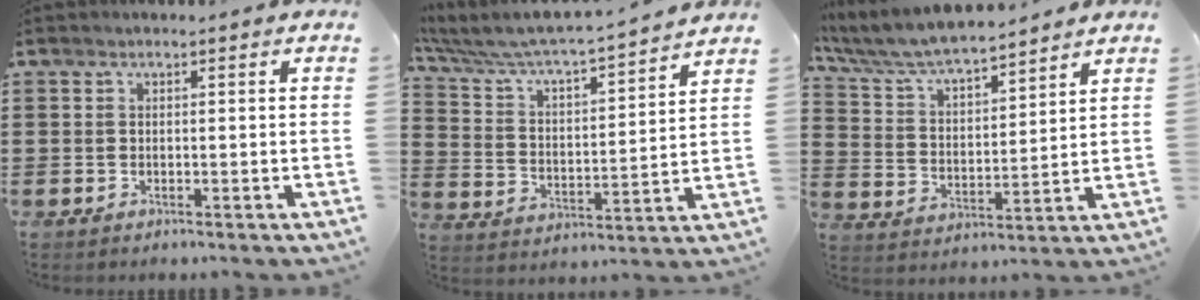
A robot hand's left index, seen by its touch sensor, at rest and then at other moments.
{"total": 4.7, "force": [4.5, 0.0, 1.3], "torque": [-0.052, -0.041, 0.065]}
{"total": 6.8, "force": [6.3, 0.9, 2.3], "torque": [-0.073, -0.036, 0.107]}